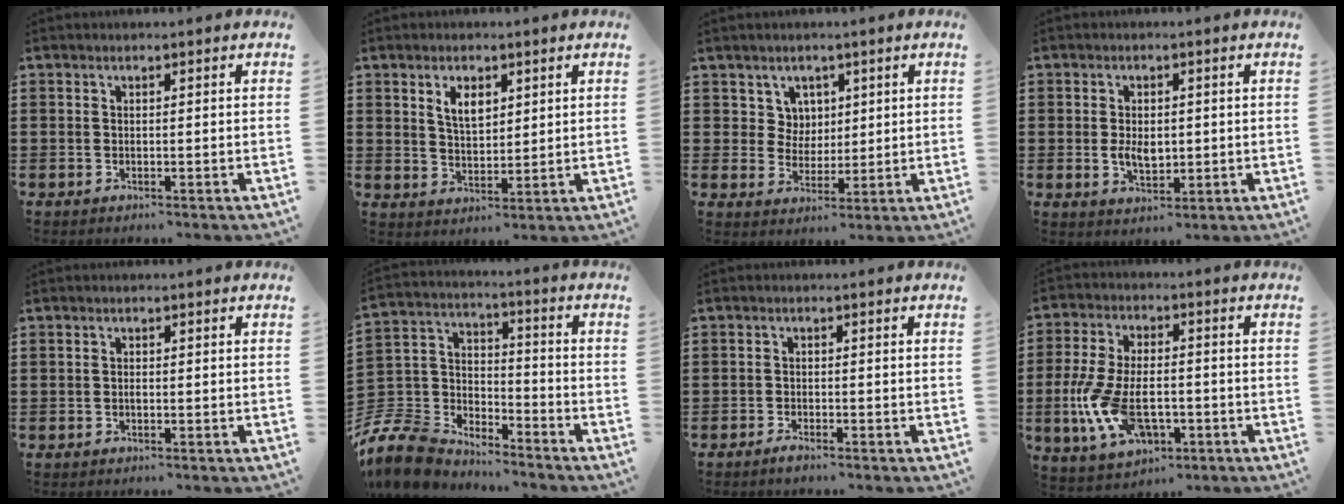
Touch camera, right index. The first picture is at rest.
{"total": 4.2, "force": [2.1, 2.2, 2.8], "torque": [-0.056, 0.005, 0.036]}
{"total": 4.5, "force": [2.1, 3.9, 0.6], "torque": [-0.025, 0.012, 0.038]}
{"total": 3.8, "force": [0.0, 2.4, 3.0], "torque": [-0.051, 0.005, -0.003]}
{"total": 0.6, "force": [-0.1, 0.3, 0.5], "torque": [-0.013, -0.002, -0.002]}
{"total": 9.1, "force": [-8.0, 3.9, 1.9], "torque": [-0.084, 0.005, -0.166]}
{"total": 1.3, "force": [-1.2, 0.2, 0.4], "torque": [-0.010, -0.003, -0.022]}
{"total": 10.4, "force": [-2.8, 5.5, 8.4], "torque": [-0.196, -0.001, -0.053]}